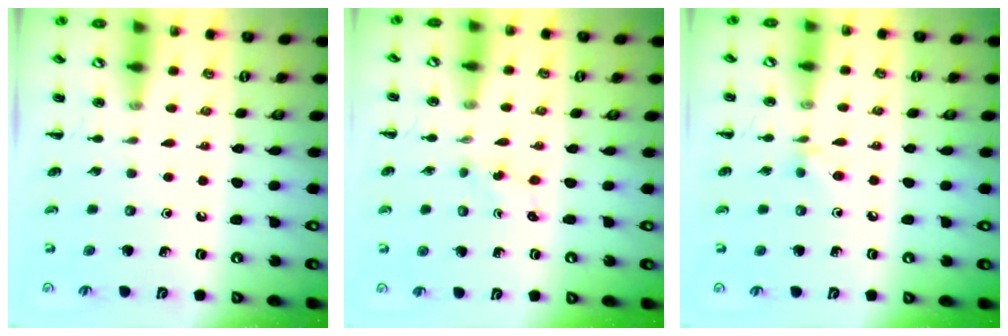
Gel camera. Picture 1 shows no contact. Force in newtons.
{"total": 1.7, "press": 1.5, "slide": 0.6}
{"total": 3.7, "press": 3.4, "slide": 1.5}